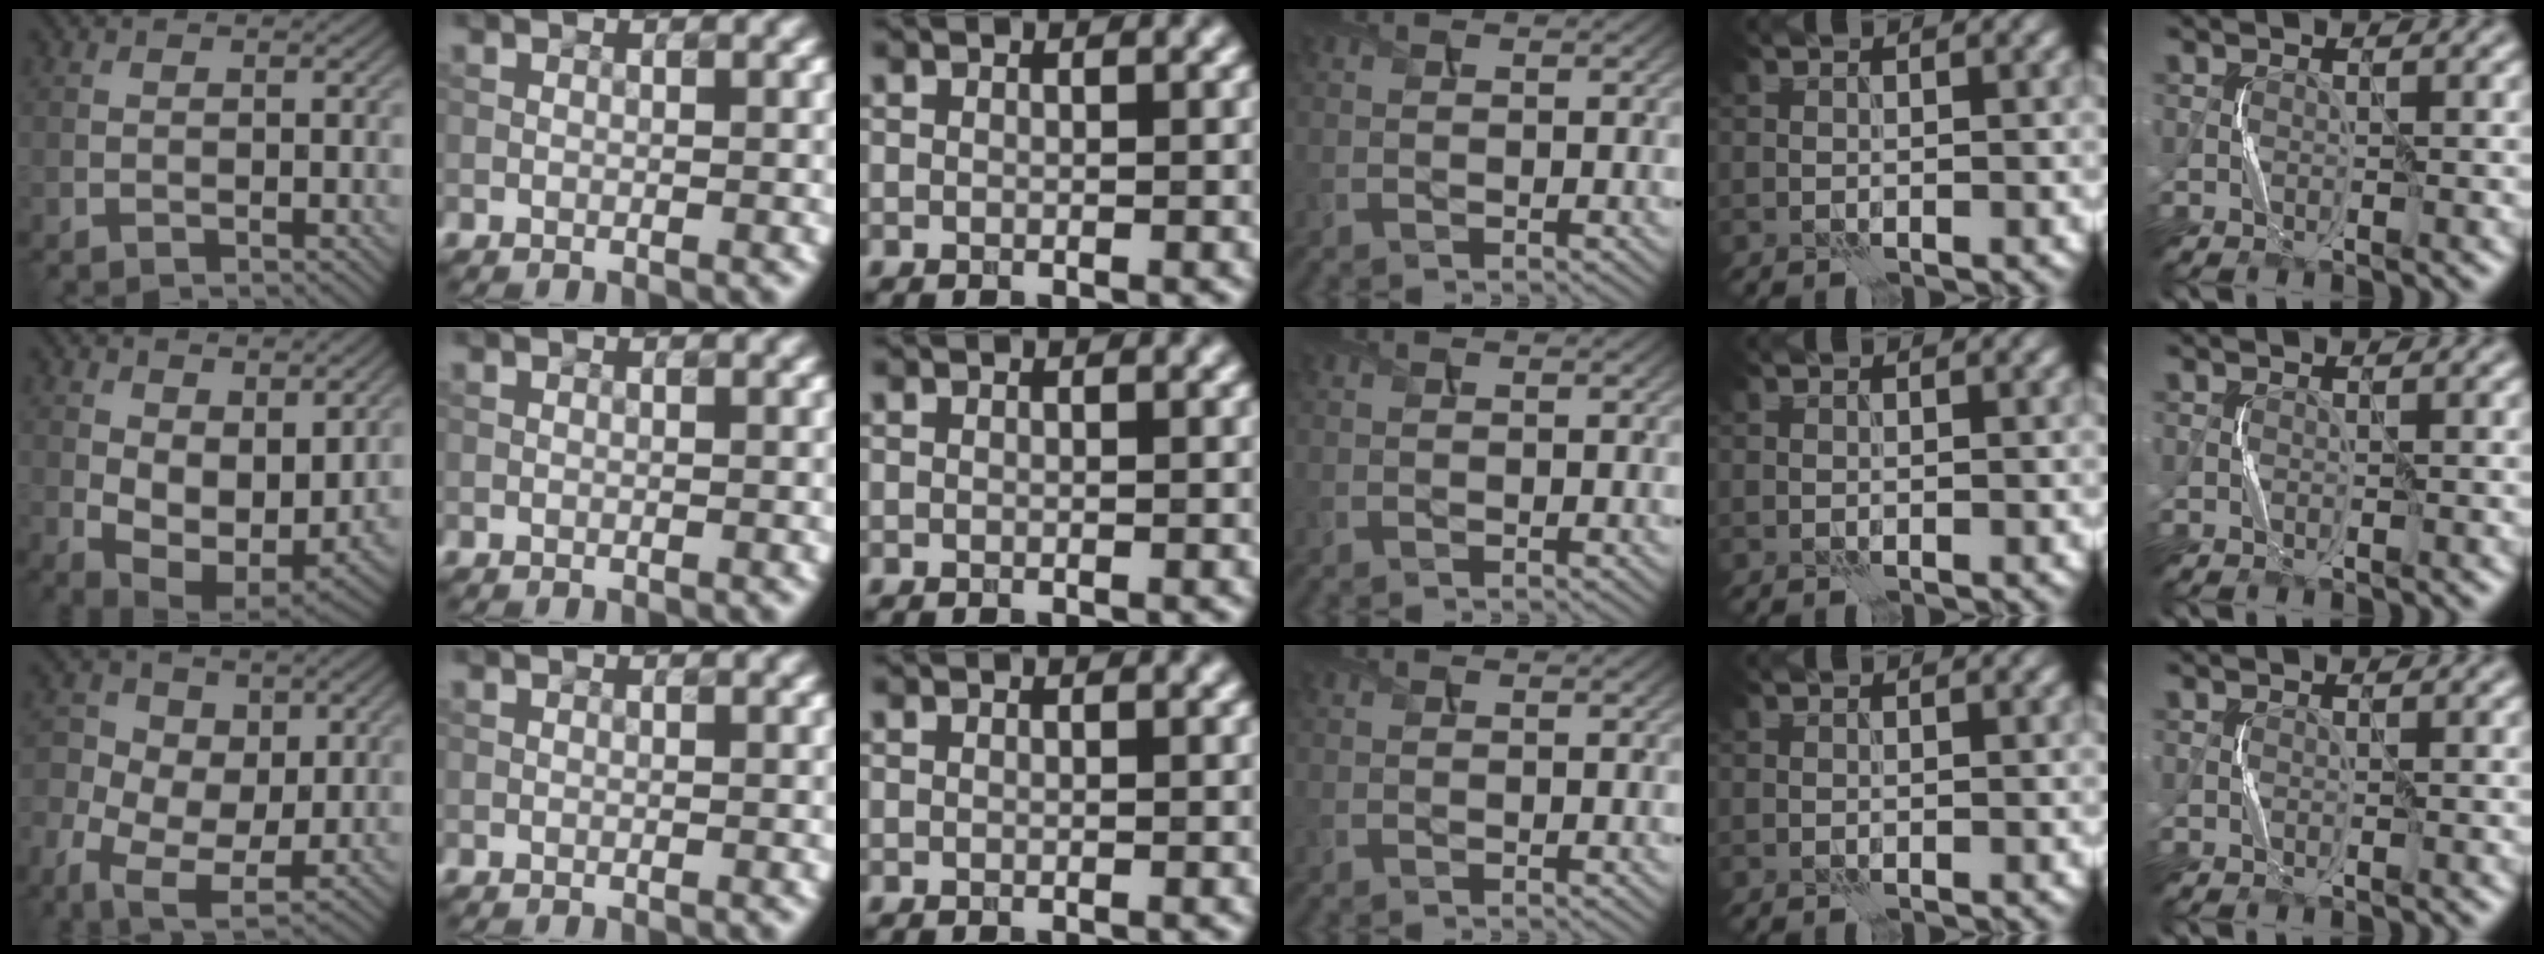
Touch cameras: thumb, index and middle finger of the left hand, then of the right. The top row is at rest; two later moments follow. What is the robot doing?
{"motion": "squeeze", "object": "air blower"}